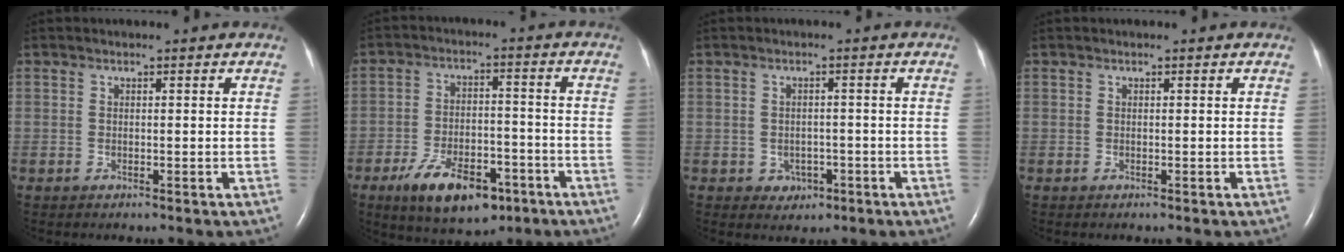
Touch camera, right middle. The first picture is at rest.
{"total": 11.9, "force": [-6.9, 5.4, 8.1], "torque": [-0.141, -0.005, -0.106]}
{"total": 2.7, "force": [-1.2, 2.2, 0.9], "torque": [-0.012, 0.007, -0.007]}
{"total": 0.0}